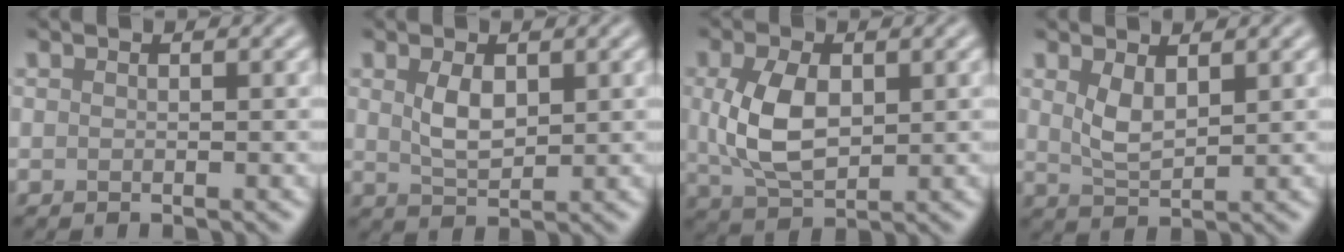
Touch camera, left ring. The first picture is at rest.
{"total": 2.8, "force": [0.8, 1.5, 2.2], "torque": [-0.051, -0.002, 0.021]}
{"total": 5.6, "force": [0.6, 3.3, 4.5], "torque": [-0.102, 0.001, 0.019]}
{"total": 2.6, "force": [1.2, 1.1, 2.0], "torque": [-0.048, -0.004, 0.028]}